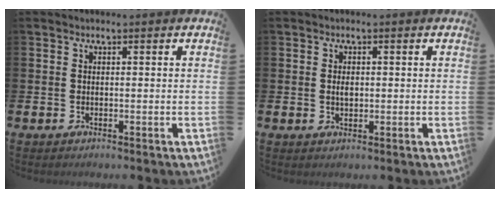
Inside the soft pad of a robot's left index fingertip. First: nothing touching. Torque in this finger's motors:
{"motor_torque": [0.19, -0.10, 0.01, 0.06]}